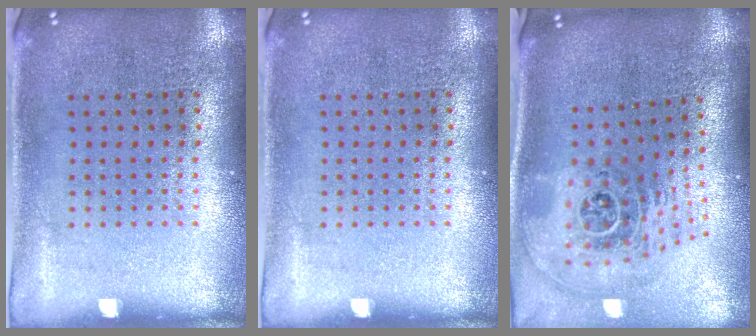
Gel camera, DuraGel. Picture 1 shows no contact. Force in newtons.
{"total": 0.0}
{"total": 2.7, "press": 1.9, "slide": 1.9}